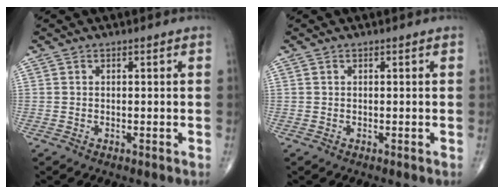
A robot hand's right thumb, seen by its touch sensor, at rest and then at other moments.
{"total": 0.0}